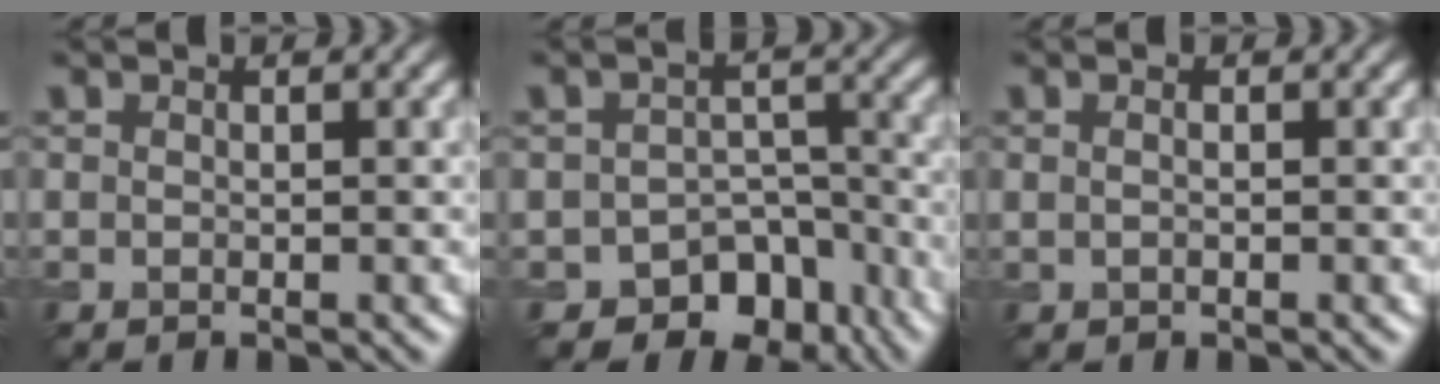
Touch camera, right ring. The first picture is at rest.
{"total": 7.6, "force": [-5.2, 4.9, 2.4], "torque": [-0.004, 0.000, -0.070]}
{"total": 0.5, "force": [0.2, 0.2, 0.4], "torque": [-0.011, -0.004, 0.001]}